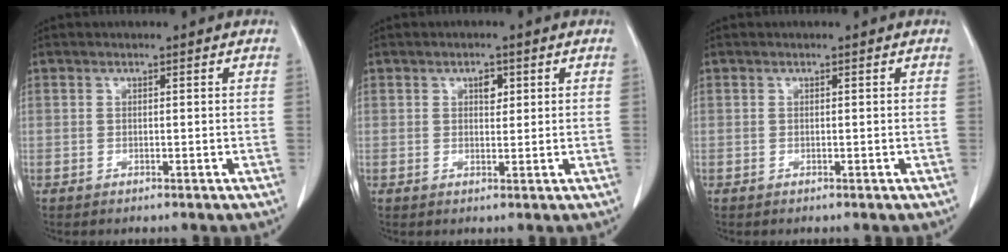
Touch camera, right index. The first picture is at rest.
{"total": 2.0, "force": [0.8, 1.1, 1.4], "torque": [-0.019, 0.000, 0.012]}
{"total": 0.0}